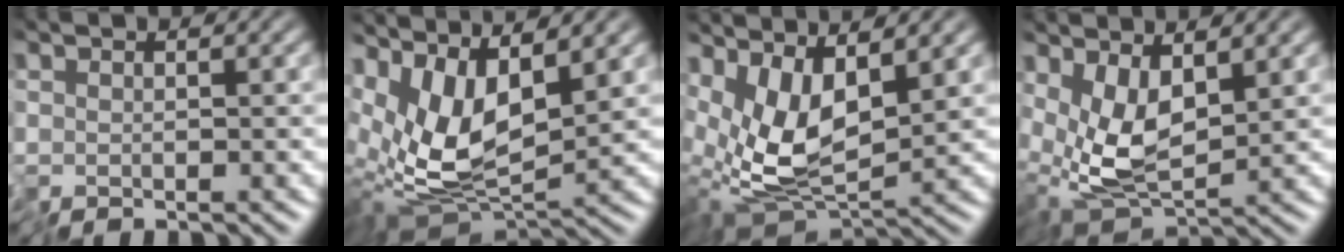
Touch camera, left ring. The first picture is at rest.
{"total": 9.1, "force": [2.6, 4.0, 7.8], "torque": [-0.153, -0.012, 0.050]}
{"total": 7.7, "force": [2.2, 3.3, 6.6], "torque": [-0.139, -0.006, 0.042]}
{"total": 5.9, "force": [1.1, 2.9, 5.1], "torque": [-0.113, -0.007, 0.021]}